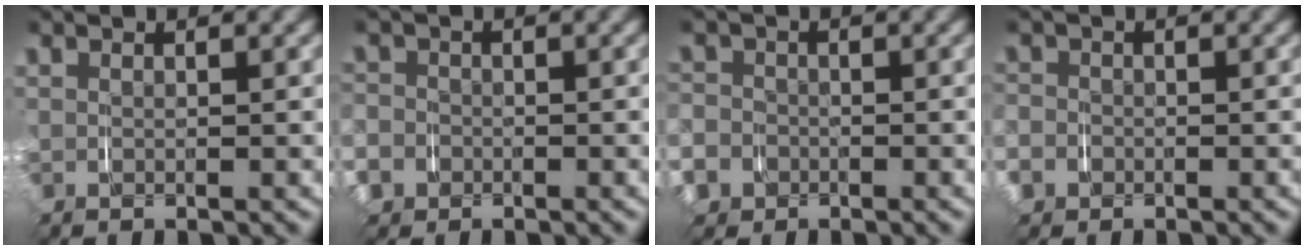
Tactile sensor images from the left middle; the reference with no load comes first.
{"total": 6.2, "force": [-2.7, 5.4, 1.0], "torque": [-0.040, -0.031, -0.051]}
{"total": 7.1, "force": [-3.1, 6.3, 1.2], "torque": [-0.045, -0.034, -0.059]}
{"total": 4.9, "force": [-2.3, 4.2, 0.8], "torque": [-0.036, -0.027, -0.042]}